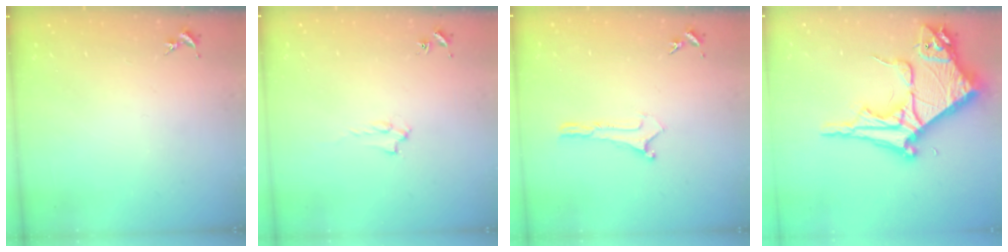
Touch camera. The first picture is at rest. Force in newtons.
{"total": 1.4, "press": 1.4, "slide": 0.2}
{"total": 0.0}
{"total": 15.7, "press": 15.6, "slide": 1.6}